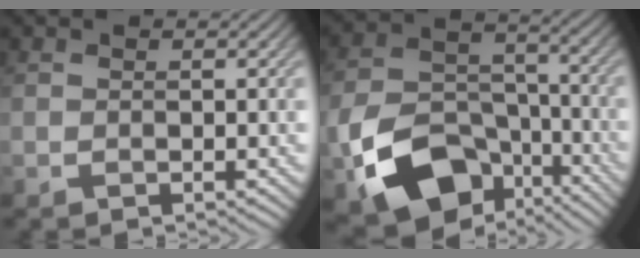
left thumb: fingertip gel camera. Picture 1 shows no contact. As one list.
[{"total": 14.1, "force": [-7.3, 8.9, 8.1], "torque": [-0.177, -0.040, -0.131]}]